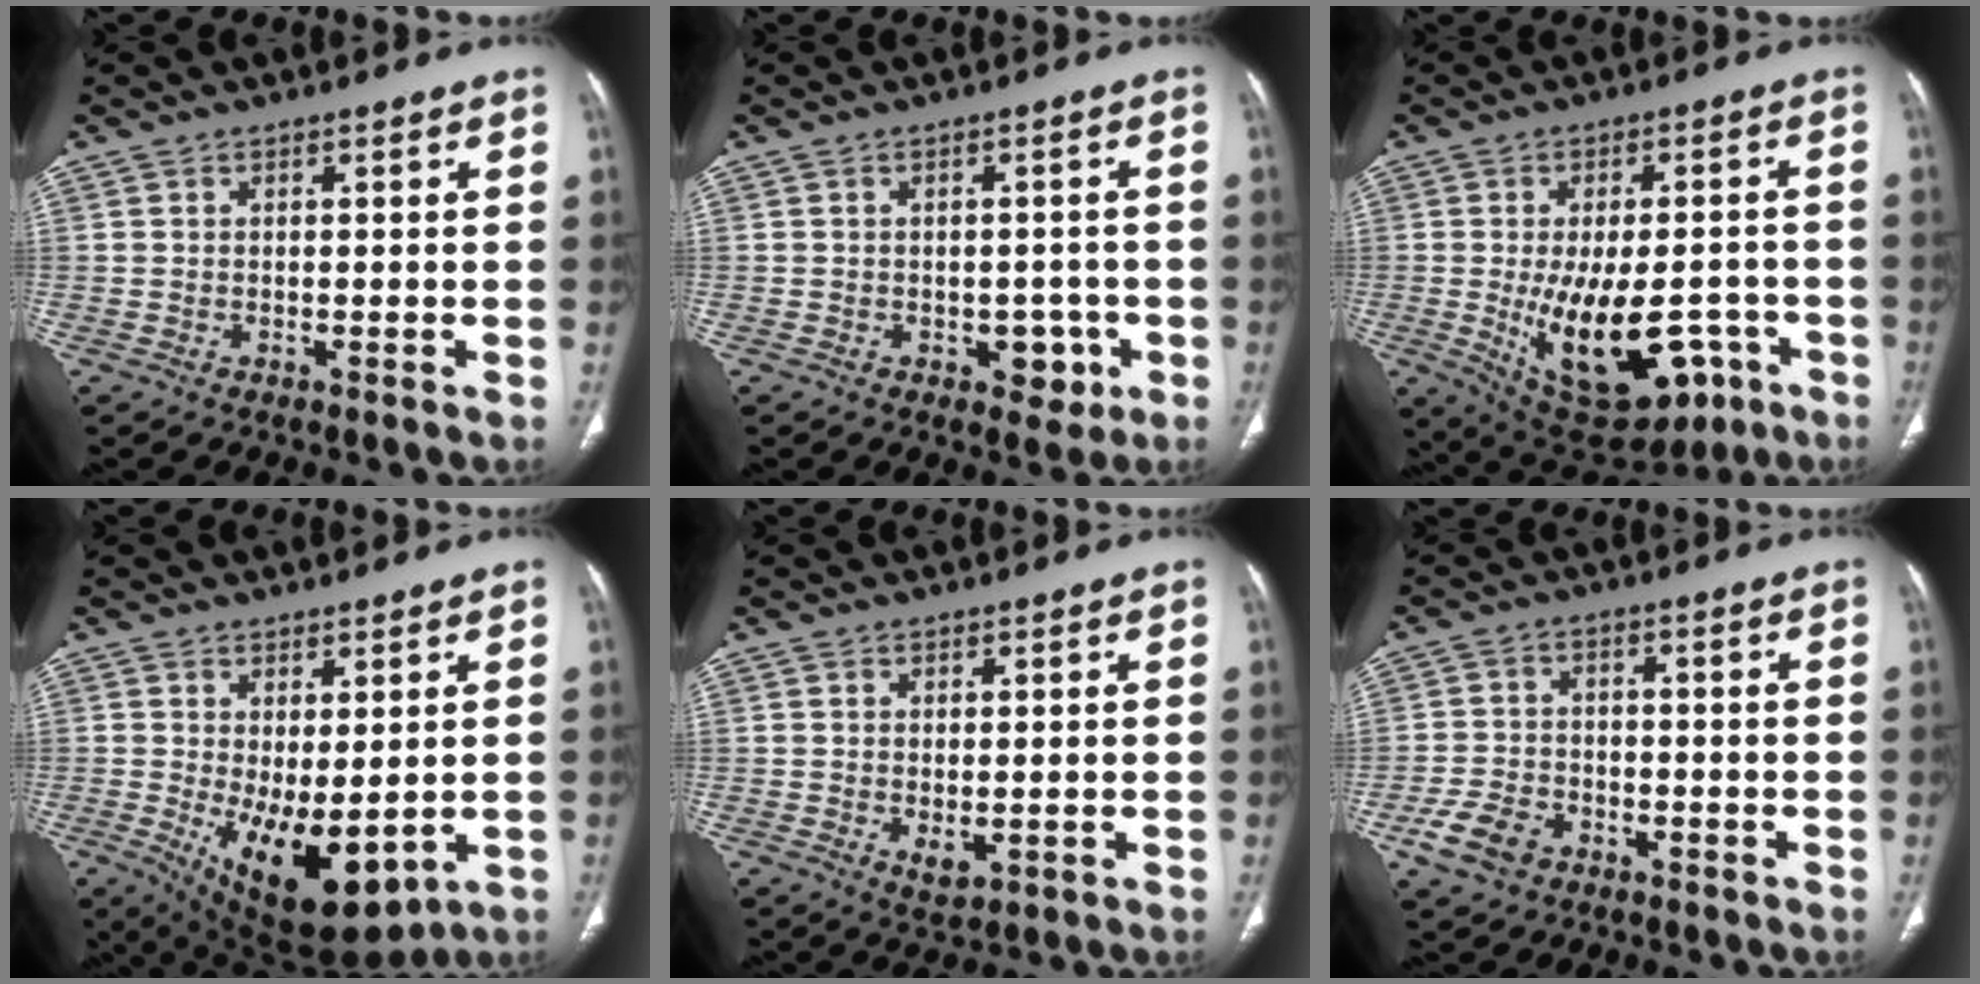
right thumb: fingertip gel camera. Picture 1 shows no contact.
{"total": 4.3, "force": [-1.6, 3.1, 2.6], "torque": [-0.007, 0.010, -0.015]}
{"total": 19.4, "force": [-6.2, 10.2, 15.3], "torque": [-0.227, 0.009, -0.064]}
{"total": 13.6, "force": [-2.3, 6.3, 11.9], "torque": [-0.175, -0.022, -0.006]}
{"total": 2.7, "force": [-0.4, 1.4, 2.2], "torque": [-0.033, -0.007, 0.003]}
{"total": 6.5, "force": [-3.5, 4.5, 3.2], "torque": [-0.061, 0.018, -0.060]}